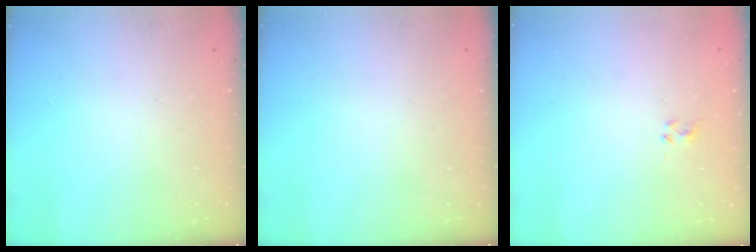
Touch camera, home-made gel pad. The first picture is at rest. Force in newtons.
{"total": 0.0}
{"total": 1.9, "press": 1.7, "slide": 0.7}